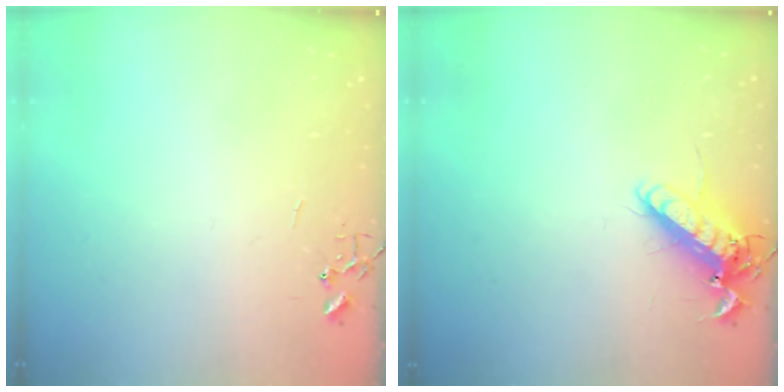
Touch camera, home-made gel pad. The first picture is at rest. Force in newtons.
{"total": 13.2, "press": 13.0, "slide": 2.1}